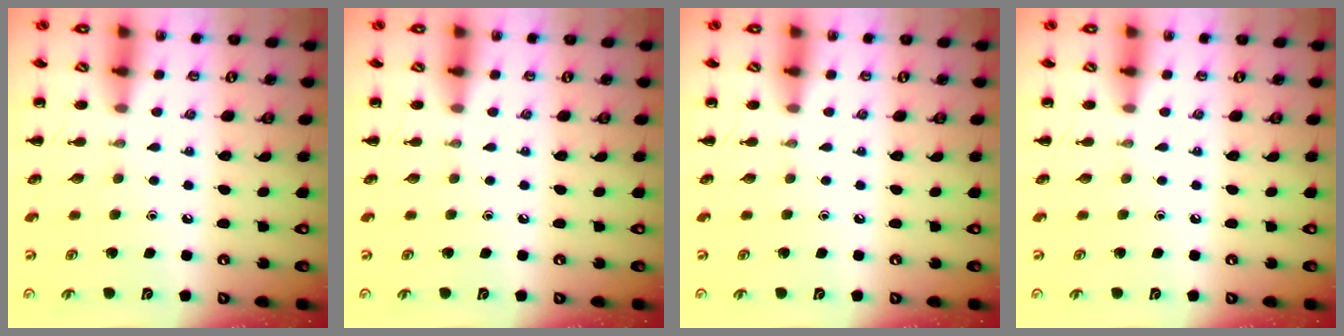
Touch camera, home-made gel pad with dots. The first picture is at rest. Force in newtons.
{"total": 0.0}
{"total": 0.0}
{"total": 0.0}